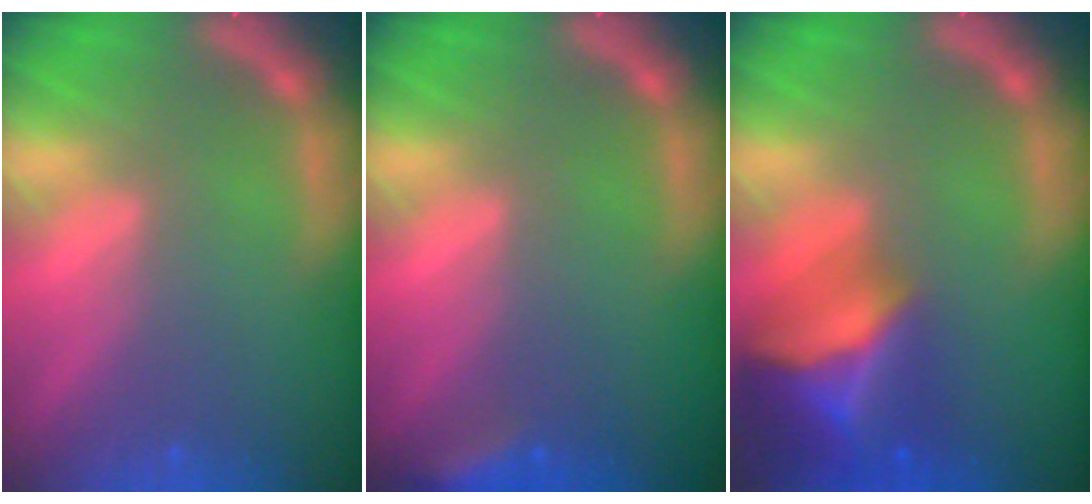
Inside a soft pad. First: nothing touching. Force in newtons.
{"total": 2.9}
{"total": 10.0}